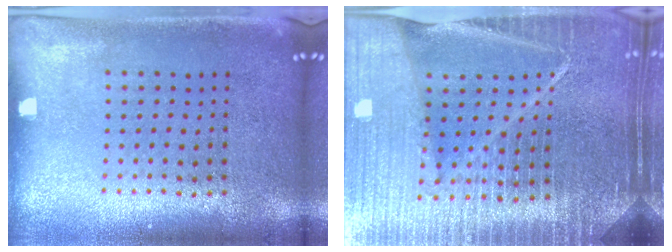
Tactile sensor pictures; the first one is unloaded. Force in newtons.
{"total": 6.5, "press": 5.6, "slide": 3.3}